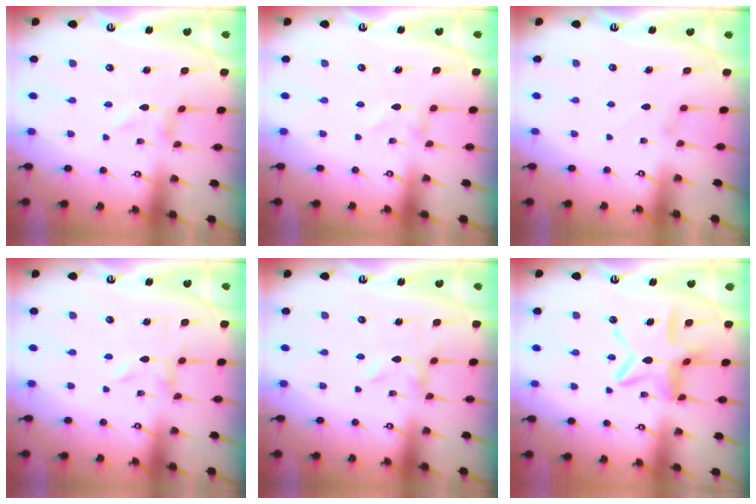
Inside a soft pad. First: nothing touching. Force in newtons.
{"total": 0.0}
{"total": 2.7, "press": 2.7, "slide": 0.3}
{"total": 0.0}
{"total": 0.0}
{"total": 12.1, "press": 12.1, "slide": 1.0}